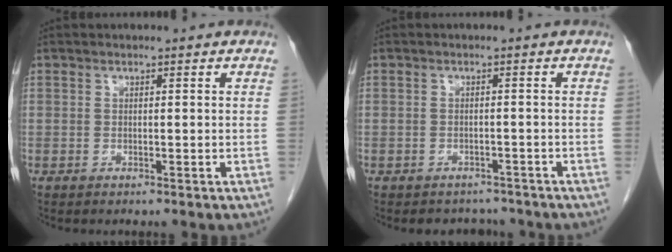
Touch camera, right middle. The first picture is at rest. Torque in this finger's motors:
{"motor_torque": [0.01, 0.00, 0.00, 0.01]}